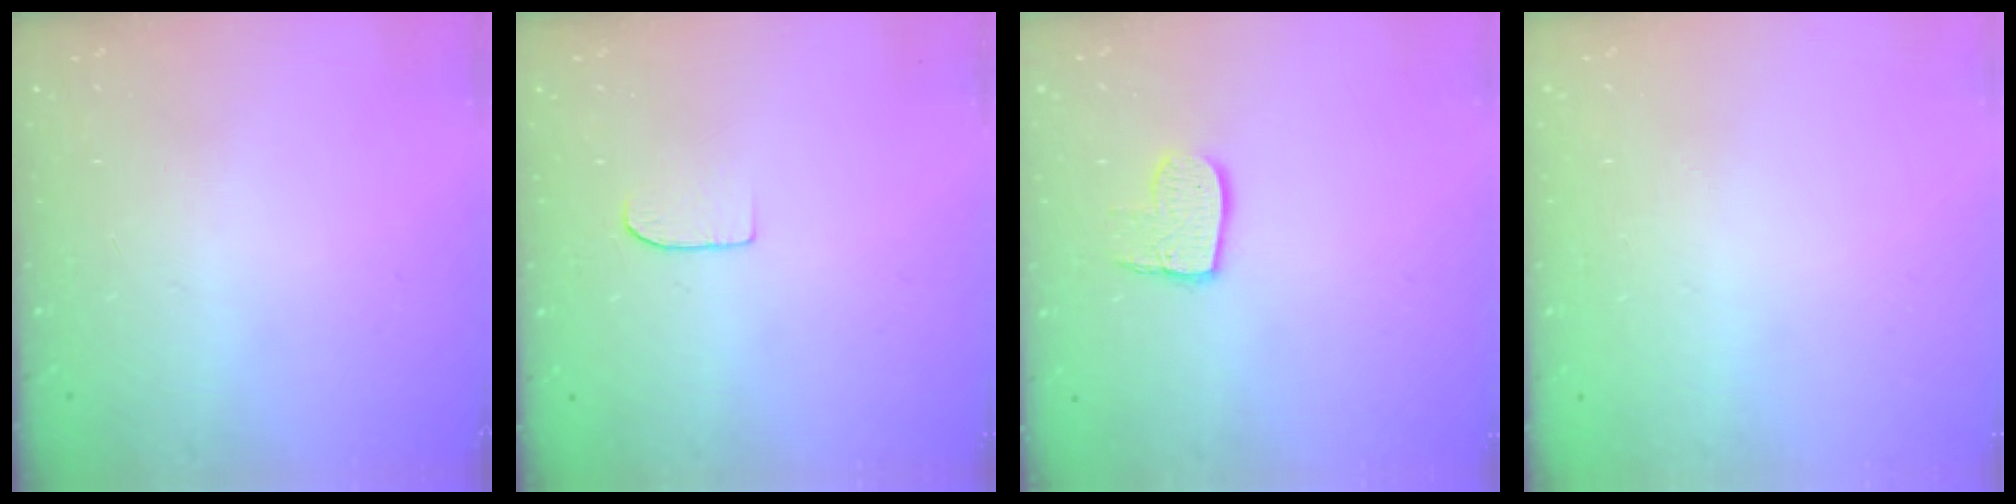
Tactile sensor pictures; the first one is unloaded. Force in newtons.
{"total": 5.0, "press": 5.0, "slide": 0.5}
{"total": 8.7, "press": 8.6, "slide": 0.7}
{"total": 0.0}